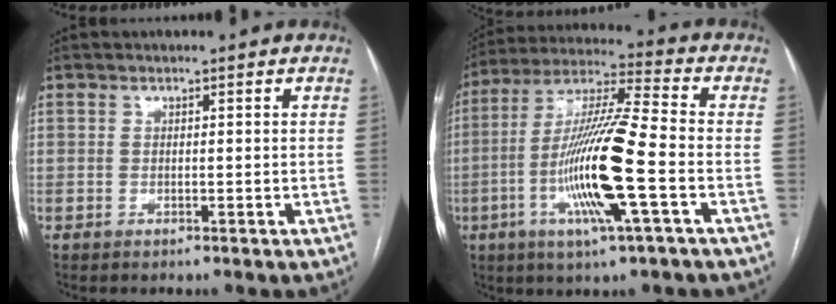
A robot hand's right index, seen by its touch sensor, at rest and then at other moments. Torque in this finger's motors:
{"motor_torque": [2.14, 0.00, 1.05, 0.21]}